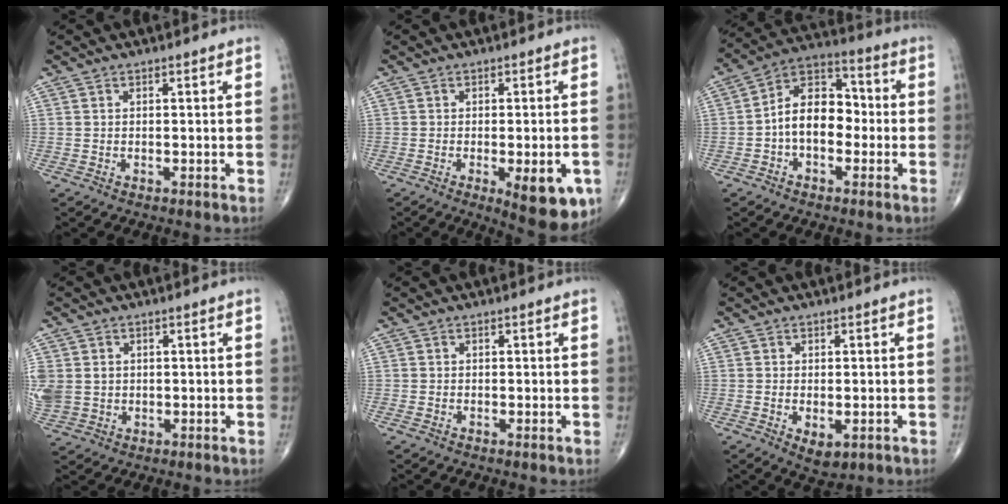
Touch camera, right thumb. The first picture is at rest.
{"total": 10.8, "force": [-3.9, 3.7, 9.3], "torque": [-0.103, -0.002, -0.042]}
{"total": 12.0, "force": [-1.8, 7.9, 8.9], "torque": [-0.120, 0.043, -0.048]}
{"total": 10.5, "force": [0.4, 9.3, 4.9], "torque": [-0.148, 0.010, 0.027]}
{"total": 0.7, "force": [-0.3, 0.5, 0.4], "torque": [-0.008, -0.002, -0.006]}
{"total": 4.0, "force": [-1.1, 2.3, 3.1], "torque": [-0.047, -0.007, -0.009]}